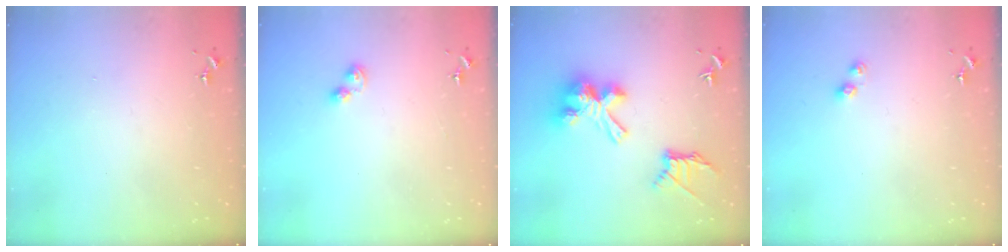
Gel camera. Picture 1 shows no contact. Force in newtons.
{"total": 4.1, "press": 4.1, "slide": 0.5}
{"total": 18.8, "press": 18.8, "slide": 1.2}
{"total": 5.0, "press": 5.0, "slide": 0.6}